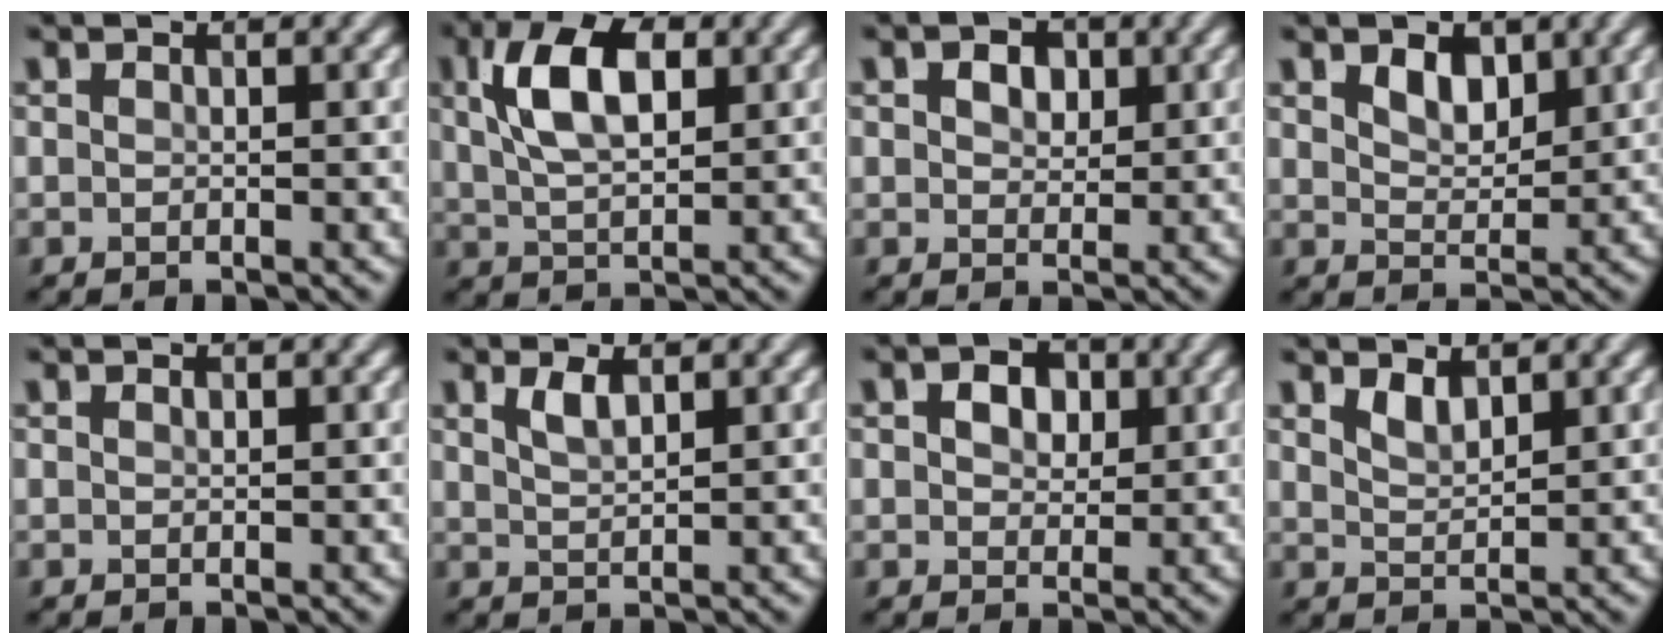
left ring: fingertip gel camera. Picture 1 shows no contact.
{"total": 6.9, "force": [2.2, 3.5, 5.5], "torque": [-0.107, 0.011, 0.036]}
{"total": 3.2, "force": [1.5, 2.1, 1.9], "torque": [-0.030, 0.004, 0.011]}
{"total": 2.7, "force": [1.5, 1.6, 1.6], "torque": [-0.035, -0.004, 0.025]}
{"total": 0.0}
{"total": 1.8, "force": [1.2, 0.5, 1.2], "torque": [-0.027, 0.000, 0.024]}
{"total": 3.3, "force": [1.3, 2.3, 2.0], "torque": [-0.032, 0.004, 0.010]}
{"total": 1.8, "force": [1.4, 0.6, 0.9], "torque": [-0.021, -0.004, 0.030]}